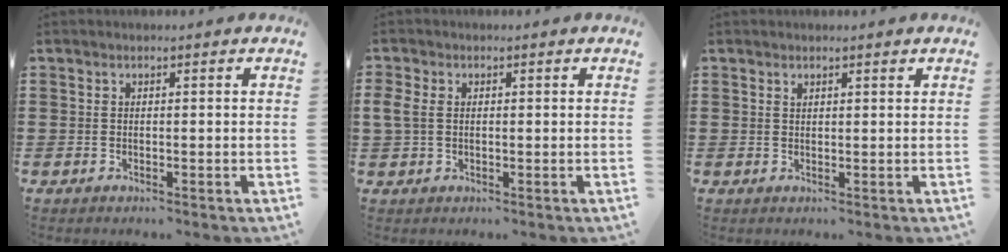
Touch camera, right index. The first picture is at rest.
{"total": 2.5, "force": [0.3, 1.8, 1.7], "torque": [-0.053, 0.003, -0.001]}
{"total": 0.8, "force": [0.6, 0.3, 0.4], "torque": [-0.009, 0.001, 0.011]}